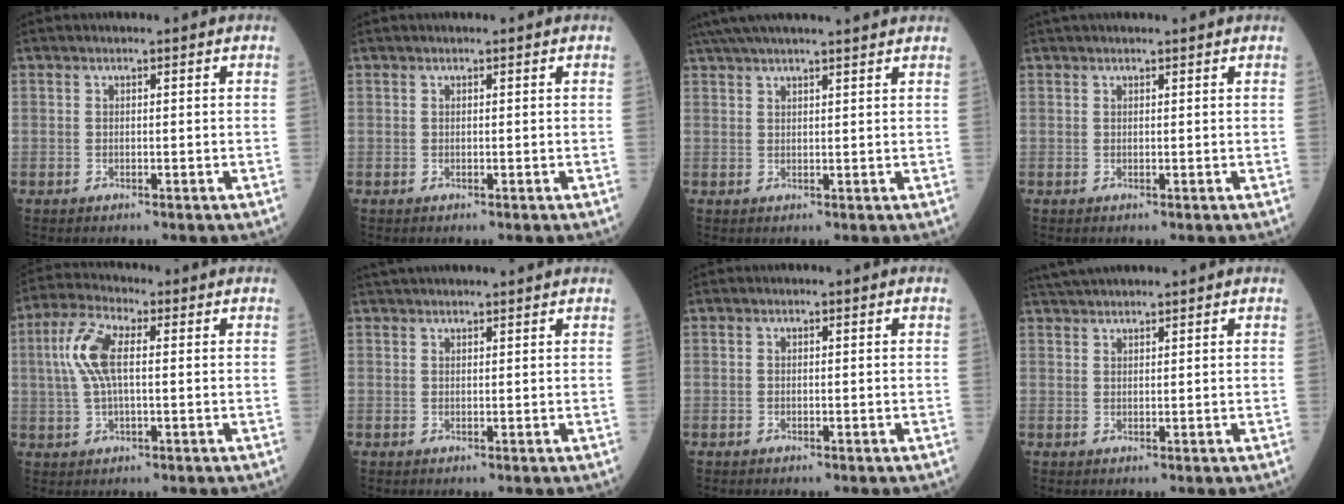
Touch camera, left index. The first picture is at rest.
{"total": 0.8, "force": [0.7, -0.1, 0.4], "torque": [-0.006, 0.013, 0.013]}
{"total": 12.6, "force": [11.1, 0.2, 5.9], "torque": [-0.105, 0.038, 0.159]}
{"total": 3.9, "force": [3.6, 0.0, 1.7], "torque": [-0.019, 0.033, 0.049]}
{"total": 7.4, "force": [1.0, 2.3, 7.0], "torque": [-0.167, 0.017, 0.019]}
{"total": 6.5, "force": [6.0, 0.2, 2.6], "torque": [-0.036, 0.037, 0.083]}
{"total": 0.0}
{"total": 4.8, "force": [4.4, -0.1, 1.9], "torque": [-0.036, 0.037, 0.083]}